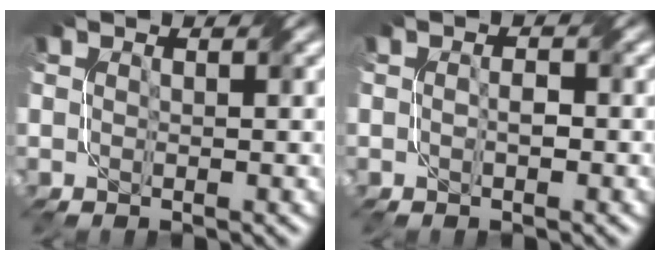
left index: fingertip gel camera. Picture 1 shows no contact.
{"total": 1.1, "force": [-0.5, 0.5, 0.9], "torque": [-0.017, 0.003, -0.006]}